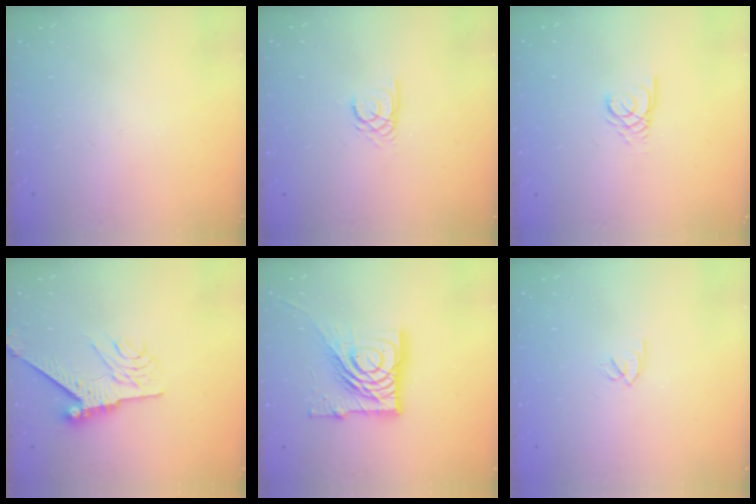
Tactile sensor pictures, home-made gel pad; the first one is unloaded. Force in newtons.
{"total": 2.4, "press": 2.4, "slide": 0.2}
{"total": 2.7, "press": 2.7, "slide": 0.3}
{"total": 9.3, "press": 9.2, "slide": 1.1}
{"total": 18.2, "press": 18.1, "slide": 2.1}
{"total": 1.8, "press": 1.7, "slide": 0.5}